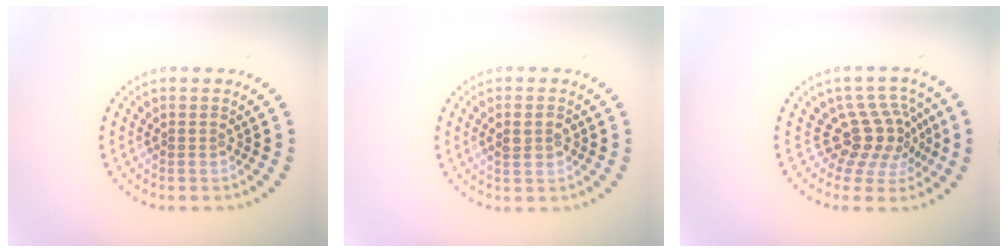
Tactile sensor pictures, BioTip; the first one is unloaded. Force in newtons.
{"total": 1.8, "press": 1.8, "slide": 0.0}
{"total": 4.2, "press": 3.0, "slide": 3.0}